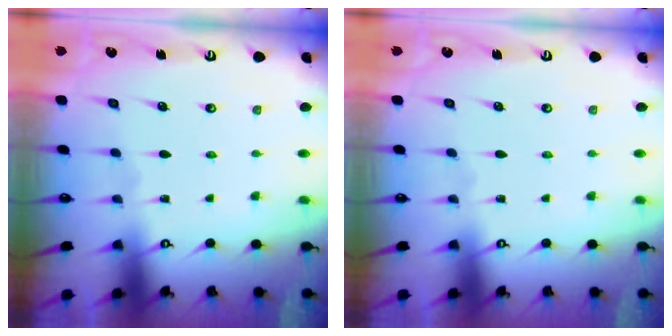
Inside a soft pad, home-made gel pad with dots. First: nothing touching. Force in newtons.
{"total": 0.0}